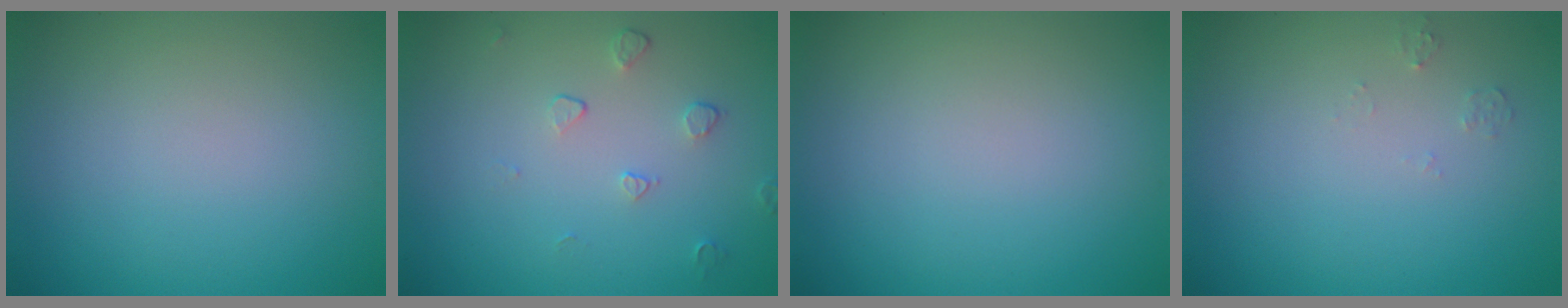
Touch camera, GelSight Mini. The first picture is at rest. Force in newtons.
{"total": 1.1, "press": 0.7, "slide": 0.9}
{"total": 0.0}
{"total": 0.7, "press": 0.7, "slide": 0.1}